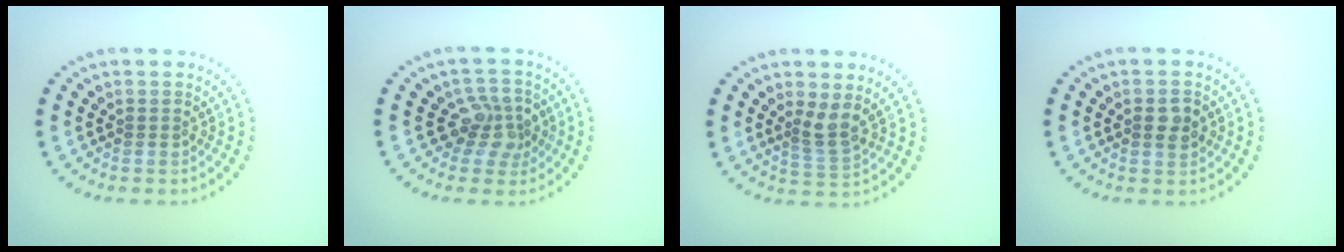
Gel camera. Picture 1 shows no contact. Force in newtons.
{"total": 2.9, "press": 2.6, "slide": 1.3}
{"total": 2.3, "press": 1.7, "slide": 1.5}
{"total": 1.9, "press": 1.8, "slide": 0.3}